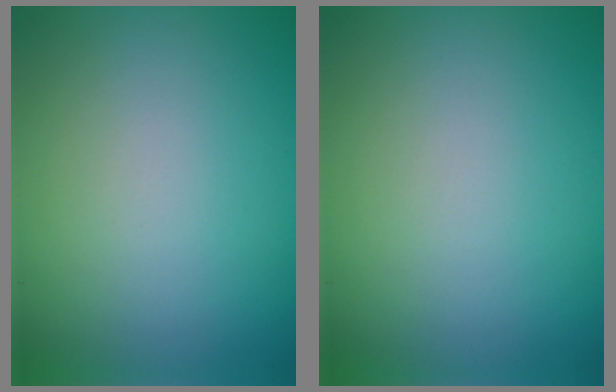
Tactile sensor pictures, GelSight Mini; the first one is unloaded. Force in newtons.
{"total": 0.0}